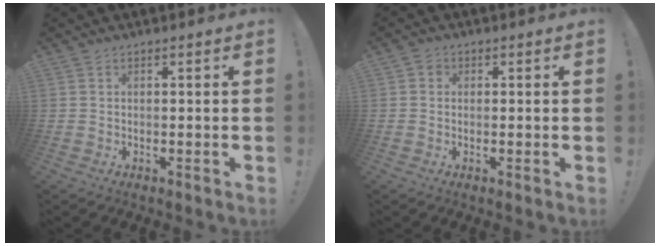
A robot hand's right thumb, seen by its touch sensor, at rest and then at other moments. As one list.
[{"total": 1.6, "force": [-0.2, 1.5, 0.6], "torque": [-0.012, 0.006, -0.003]}]